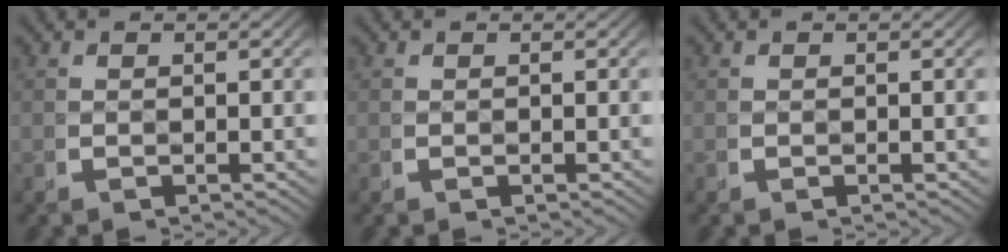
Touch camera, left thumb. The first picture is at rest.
{"total": 0.0}
{"total": 0.0}